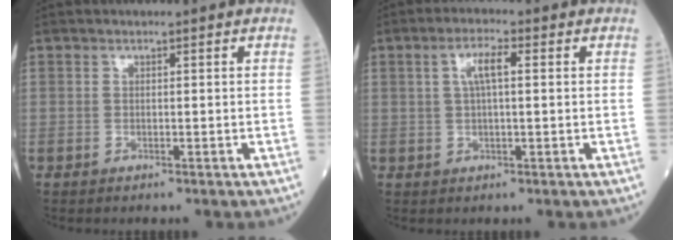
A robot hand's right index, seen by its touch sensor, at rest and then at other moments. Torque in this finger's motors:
{"motor_torque": [0.07, 0.06, 0.08, 0.05]}